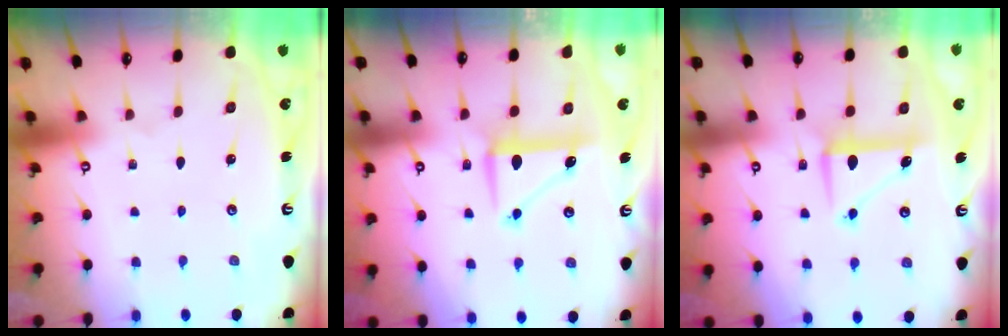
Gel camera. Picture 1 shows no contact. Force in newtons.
{"total": 8.4, "press": 8.3, "slide": 0.6}
{"total": 7.7, "press": 7.6, "slide": 0.7}